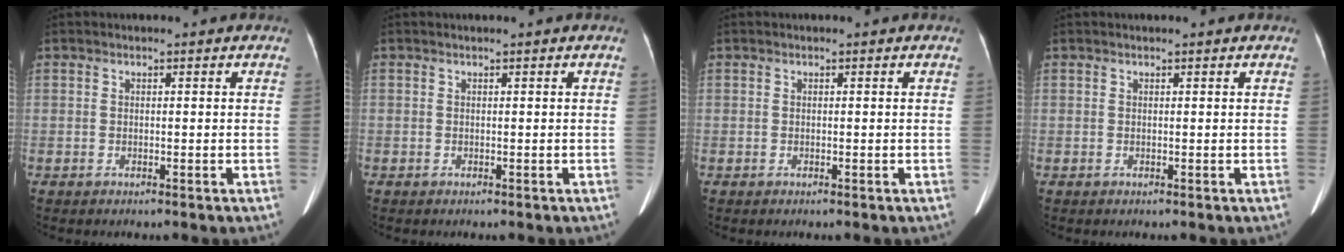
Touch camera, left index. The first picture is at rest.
{"total": 0.0}
{"total": 0.0}
{"total": 0.5, "force": [0.5, 0.0, 0.3], "torque": [-0.005, 0.010, 0.007]}